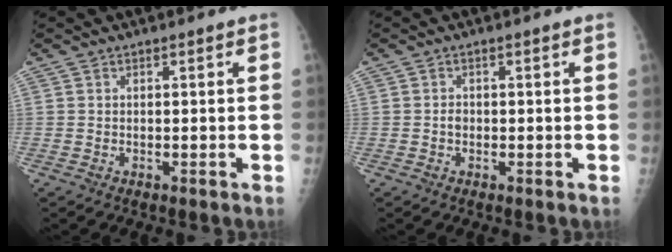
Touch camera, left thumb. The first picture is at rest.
{"total": 1.1, "force": [-0.2, 0.8, 0.7], "torque": [-0.007, 0.003, -0.003]}